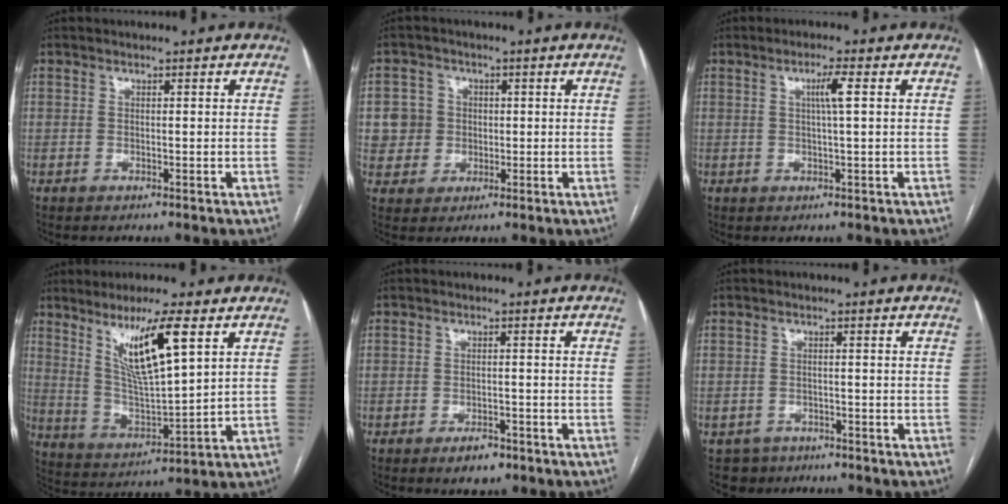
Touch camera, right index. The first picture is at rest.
{"total": 5.4, "force": [0.4, 5.4, 0.4], "torque": [-0.004, 0.019, 0.014]}
{"total": 3.2, "force": [0.7, -0.4, 3.1], "torque": [-0.055, 0.002, 0.011]}
{"total": 11.7, "force": [5.9, 0.7, 10.1], "torque": [-0.185, -0.010, 0.116]}
{"total": 3.3, "force": [-2.2, 1.6, 1.7], "torque": [-0.025, 0.001, -0.027]}
{"total": 3.6, "force": [-2.3, 2.8, -0.5], "torque": [0.012, 0.008, -0.037]}